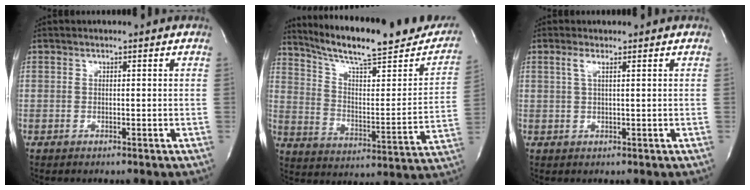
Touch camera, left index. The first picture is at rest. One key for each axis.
{"total": 24.4, "fx": 20.5, "fy": 3.8, "fz": 12.5, "tx": -0.191, "ty": -0.029, "tz": 0.285}
{"total": 1.6, "fx": 0.6, "fy": 0.0, "fz": 1.5, "tx": -0.041, "ty": 0.001, "tz": 0.014}